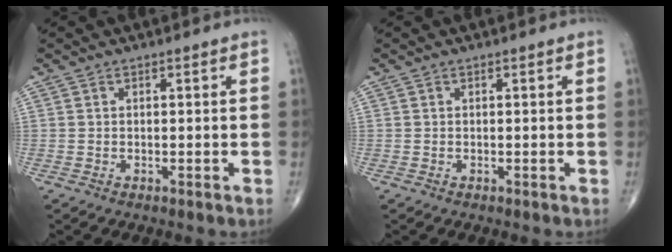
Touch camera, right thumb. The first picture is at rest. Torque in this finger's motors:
{"motor_torque": [-0.42, -0.34, -0.05, 0.05, -0.03]}